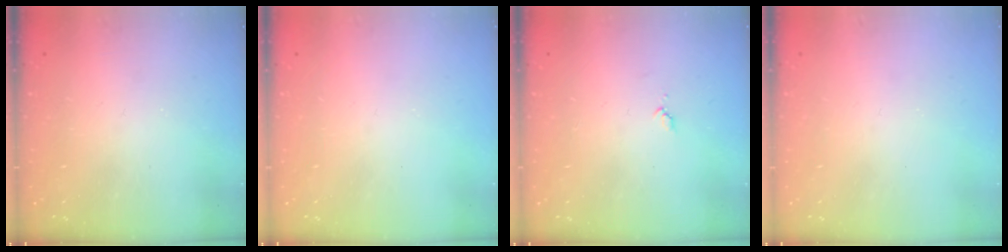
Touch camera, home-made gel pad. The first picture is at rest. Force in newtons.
{"total": 0.0}
{"total": 3.6, "press": 3.6, "slide": 0.4}
{"total": 0.7, "press": 0.7, "slide": 0.1}